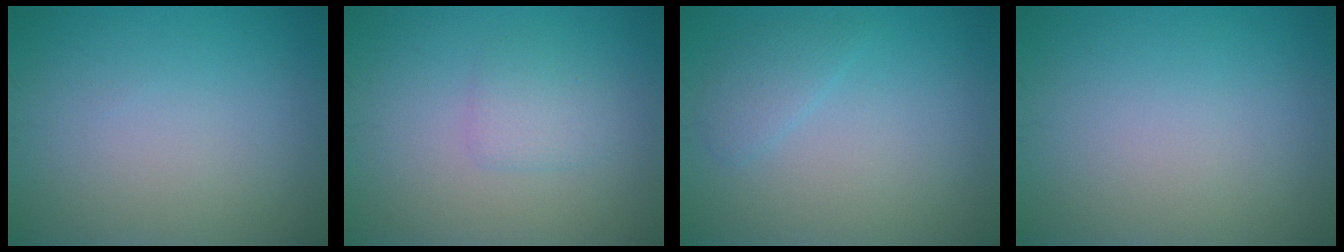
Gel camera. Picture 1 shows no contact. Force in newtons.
{"total": 1.8, "press": 1.8, "slide": 0.1}
{"total": 1.6, "press": 1.6, "slide": 0.0}
{"total": 0.0}